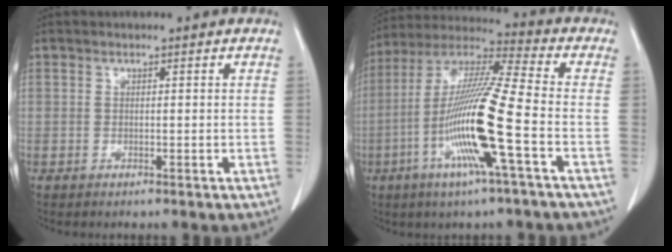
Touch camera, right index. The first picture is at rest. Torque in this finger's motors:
{"motor_torque": [2.14, 0.00, 1.05, 0.21]}